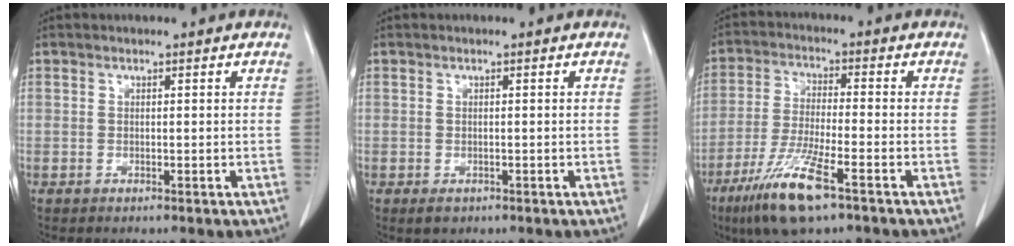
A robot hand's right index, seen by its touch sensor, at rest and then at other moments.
{"total": 1.7, "force": [-1.0, 1.2, 0.7], "torque": [-0.014, 0.000, -0.007]}
{"total": 10.9, "force": [-6.4, 1.3, 8.7], "torque": [-0.177, -0.027, -0.116]}